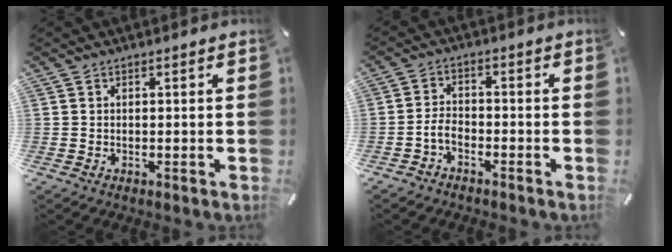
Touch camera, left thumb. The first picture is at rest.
{"total": 4.2, "force": [-2.2, 2.6, 2.3], "torque": [-0.060, 0.008, -0.047]}